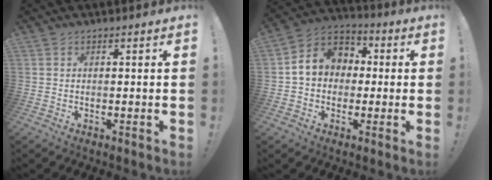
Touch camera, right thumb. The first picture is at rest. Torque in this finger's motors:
{"motor_torque": [1.74, 1.71, 0.93, -0.31, 0.01]}